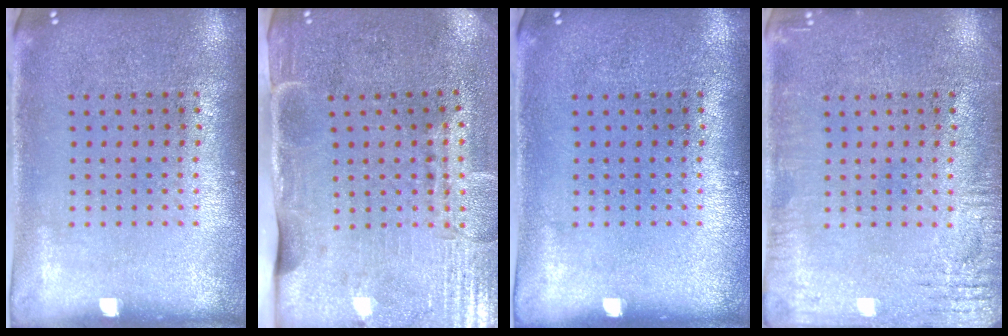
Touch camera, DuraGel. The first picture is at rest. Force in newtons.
{"total": 4.3, "press": 3.6, "slide": 2.4}
{"total": 0.0}
{"total": 2.7, "press": 2.7, "slide": 0.2}